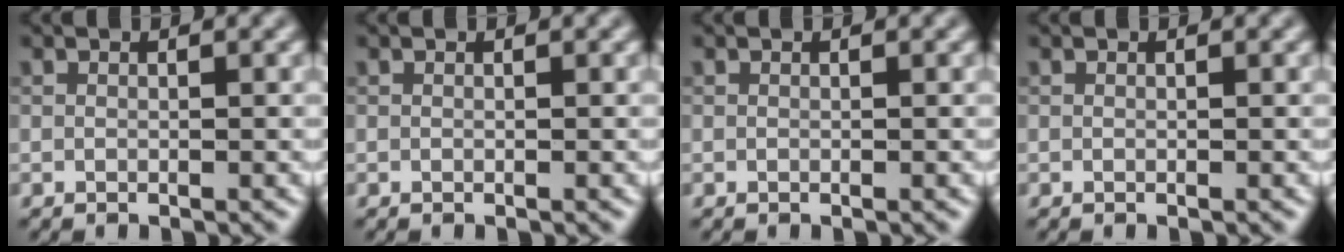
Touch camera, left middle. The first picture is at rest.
{"total": 0.0}
{"total": 0.0}
{"total": 0.0}